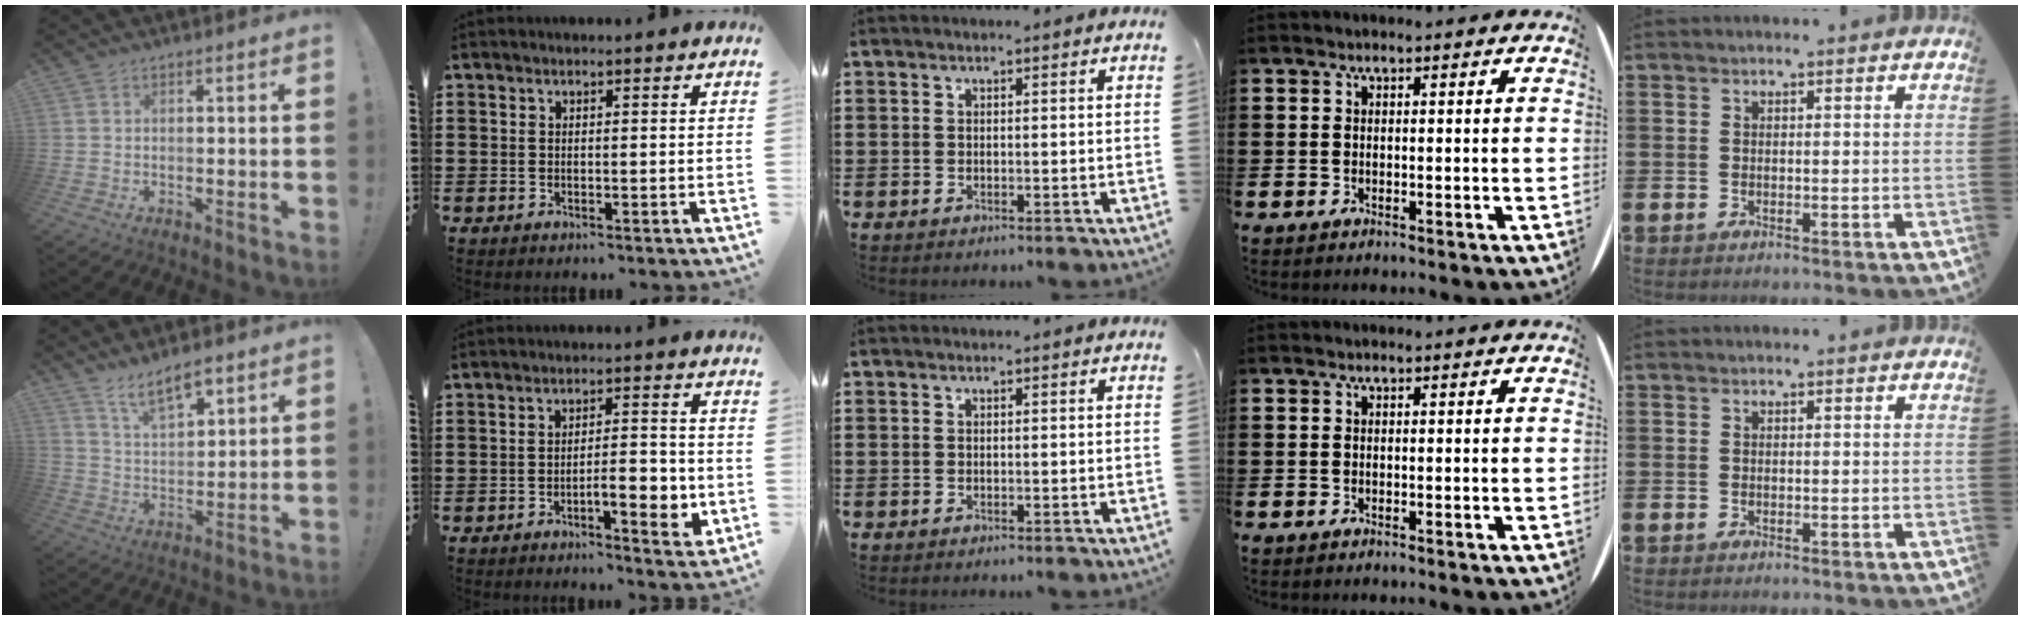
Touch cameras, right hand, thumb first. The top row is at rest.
{"thumb": {"total": 9.1, "force": [6.9, 3.3, 4.9], "torque": [-0.081, -0.039, 0.128]}, "index": {"total": 5.8, "force": [-2.0, 1.6, 5.2], "torque": [-0.069, -0.002, -0.038]}}